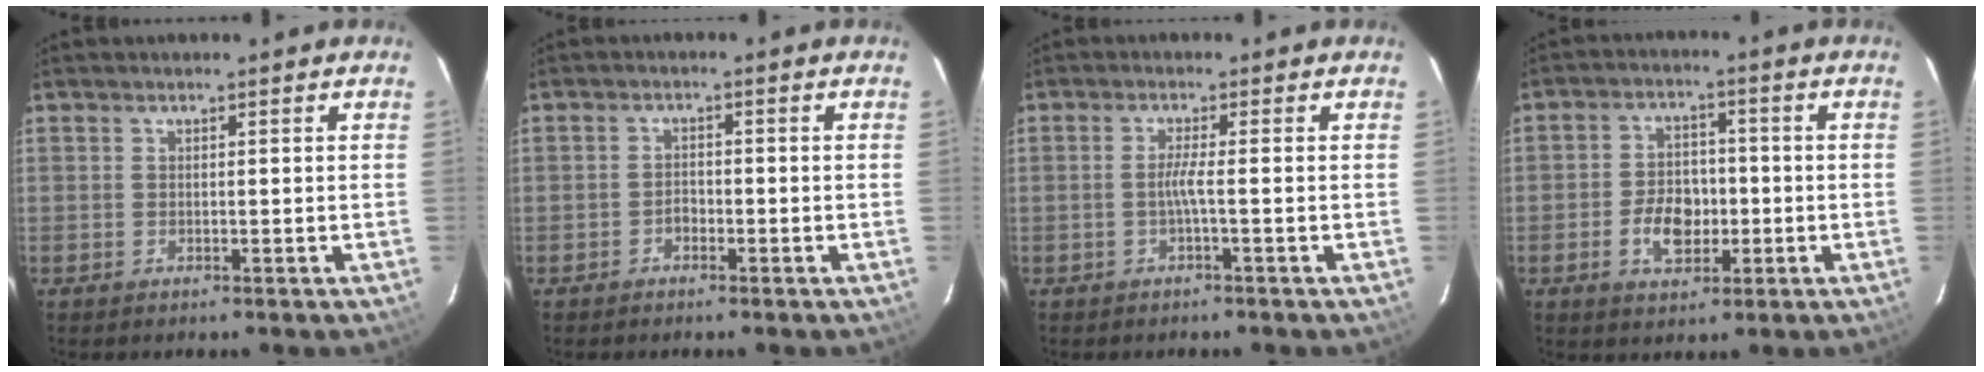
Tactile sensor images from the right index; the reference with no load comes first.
{"total": 1.5, "force": [-1.0, 1.0, 0.5], "torque": [-0.008, 0.004, -0.017]}
{"total": 2.1, "force": [-0.7, -0.6, 1.8], "torque": [-0.038, -0.002, -0.015]}
{"total": 7.5, "force": [-2.1, 5.0, 5.1], "torque": [-0.099, 0.011, -0.028]}